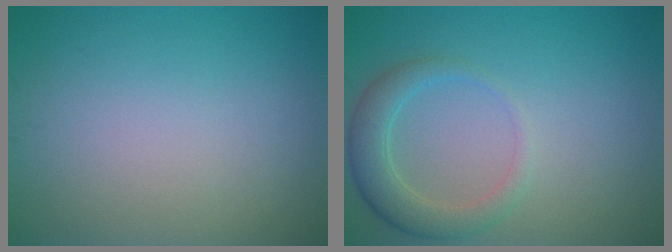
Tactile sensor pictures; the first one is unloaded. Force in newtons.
{"total": 2.4, "press": 2.4, "slide": 0.4}